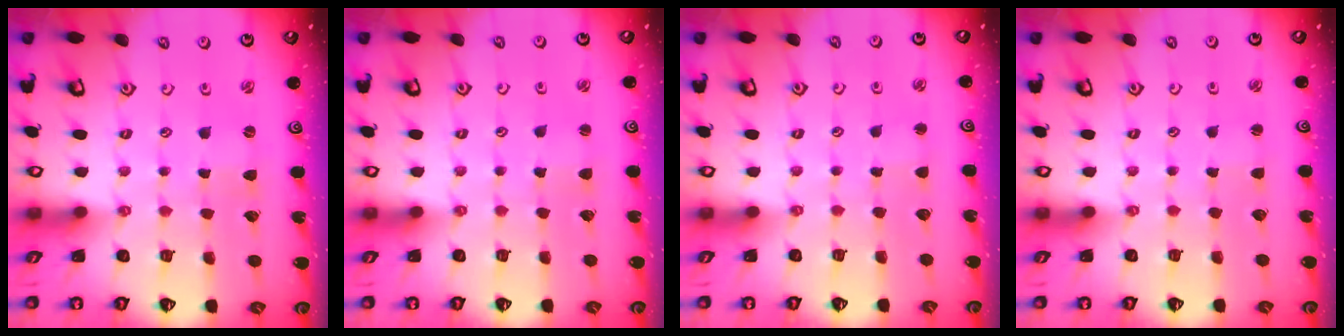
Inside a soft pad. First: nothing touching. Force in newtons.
{"total": 2.2, "press": 2.2, "slide": 0.3}
{"total": 1.7, "press": 1.7, "slide": 0.1}
{"total": 1.3, "press": 1.3, "slide": 0.2}